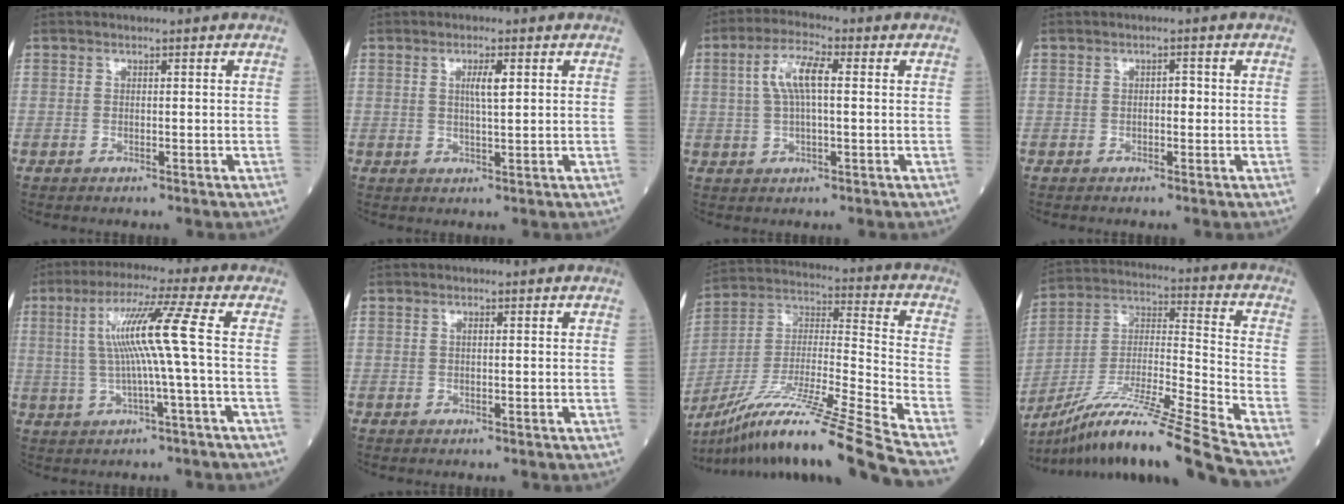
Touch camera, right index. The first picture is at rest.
{"total": 3.4, "force": [0.8, 0.9, 3.2], "torque": [-0.058, 0.004, 0.013]}
{"total": 6.7, "force": [1.3, 1.7, 6.3], "torque": [-0.134, 0.018, 0.024]}
{"total": 1.2, "force": [-0.1, 0.7, 1.0], "torque": [-0.010, 0.004, -0.004]}
{"total": 9.4, "force": [0.6, -1.5, 9.2], "torque": [-0.176, 0.017, 0.015]}
{"total": 0.6, "force": [0.1, 0.2, 0.5], "torque": [-0.012, 0.001, 0.002]}
{"total": 25.9, "force": [-20.7, -2.1, 15.5], "torque": [-0.246, -0.033, -0.364]}
{"total": 23.2, "force": [-19.0, -1.8, 13.3], "torque": [-0.219, -0.023, -0.339]}